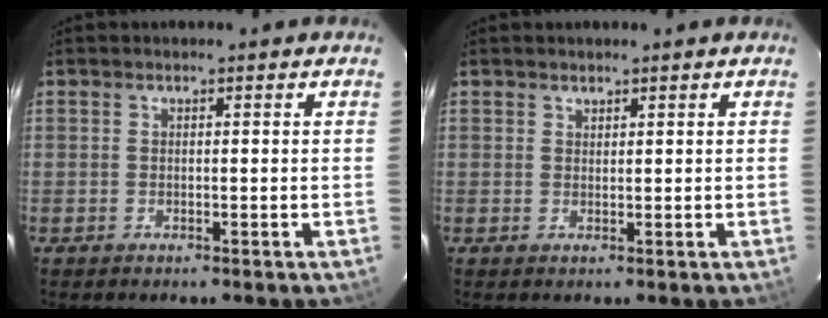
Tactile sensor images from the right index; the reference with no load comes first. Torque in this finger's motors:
{"motor_torque": [-0.01, 0.24, -0.07, 0.00]}